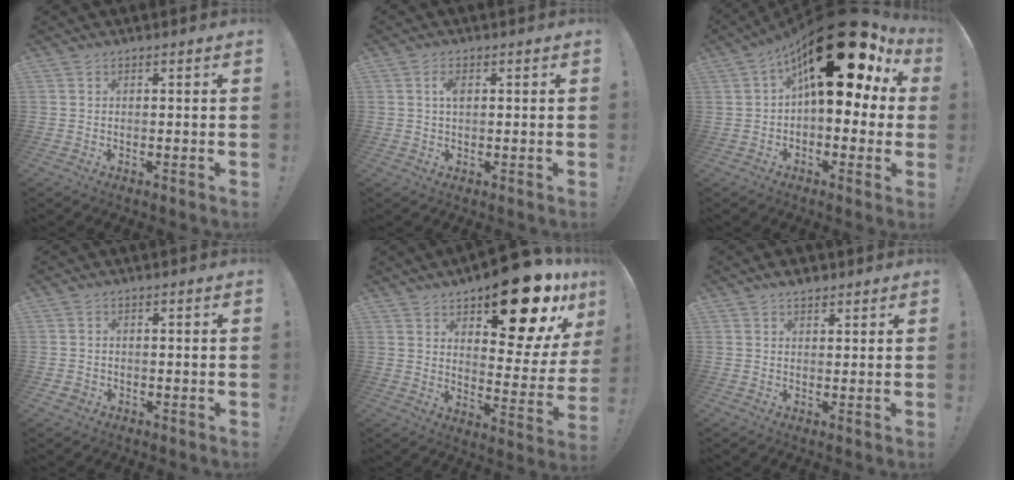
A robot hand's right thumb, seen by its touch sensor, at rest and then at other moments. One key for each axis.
{"total": 2.8, "fx": 0.7, "fy": 1.5, "fz": 2.2, "tx": -0.032, "ty": -0.001, "tz": 0.007}
{"total": 25.0, "fx": 10.3, "fy": 10.8, "fz": 20.0, "tx": -0.301, "ty": -0.058, "tz": 0.181}
{"total": 1.6, "fx": -0.7, "fy": 1.3, "fz": 0.6, "tx": -0.009, "ty": 0.002, "tz": -0.012}
{"total": 20.7, "fx": 14.6, "fy": 7.5, "fz": 12.6, "tx": -0.164, "ty": -0.109, "tz": 0.240}
{"total": 3.1, "fx": 2.4, "fy": 1.5, "fz": 1.1, "tx": -0.017, "ty": -0.010, "tz": 0.045}